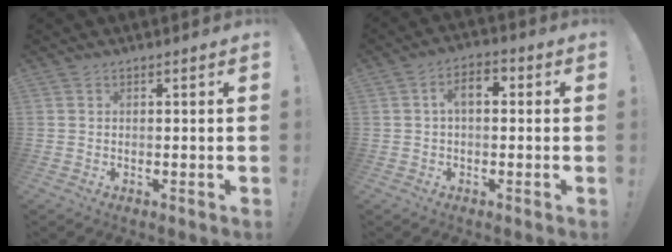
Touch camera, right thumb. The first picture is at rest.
{"total": 5.9, "force": [0.7, 3.3, 4.9], "torque": [-0.079, 0.010, 0.011]}